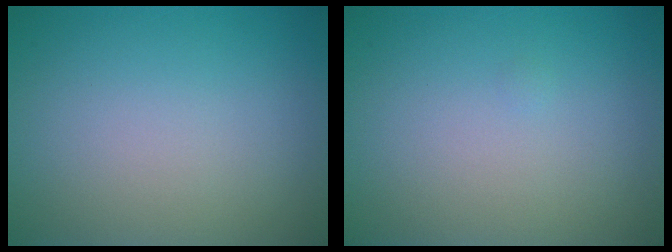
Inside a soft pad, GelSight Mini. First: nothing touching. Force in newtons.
{"total": 0.0}